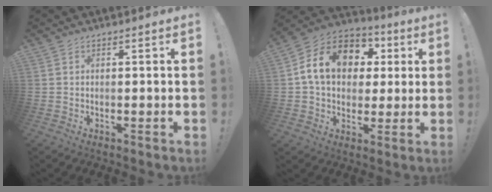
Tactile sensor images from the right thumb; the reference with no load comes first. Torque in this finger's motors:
{"motor_torque": [0.40, 0.47, 0.55, -0.28, 0.29]}